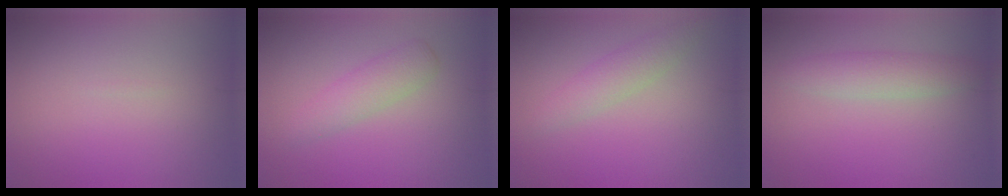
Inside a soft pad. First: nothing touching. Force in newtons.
{"total": 2.4, "press": 2.4, "slide": 0.1}
{"total": 2.2, "press": 2.2, "slide": 0.1}
{"total": 2.6, "press": 2.6, "slide": 0.1}